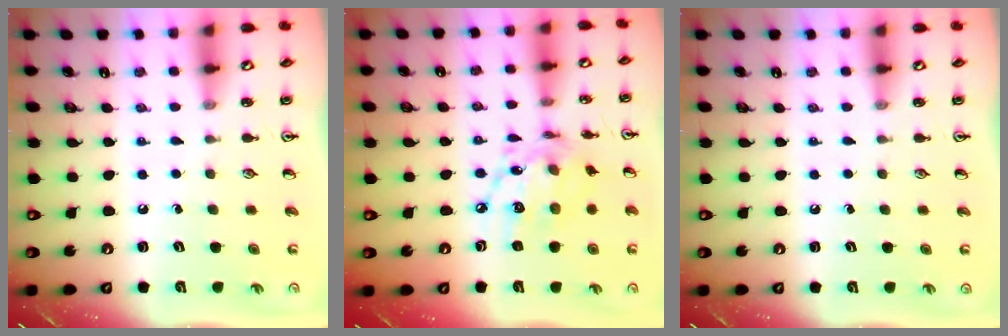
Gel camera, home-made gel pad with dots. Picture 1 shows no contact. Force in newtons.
{"total": 14.0, "press": 13.9, "slide": 0.8}
{"total": 0.0}